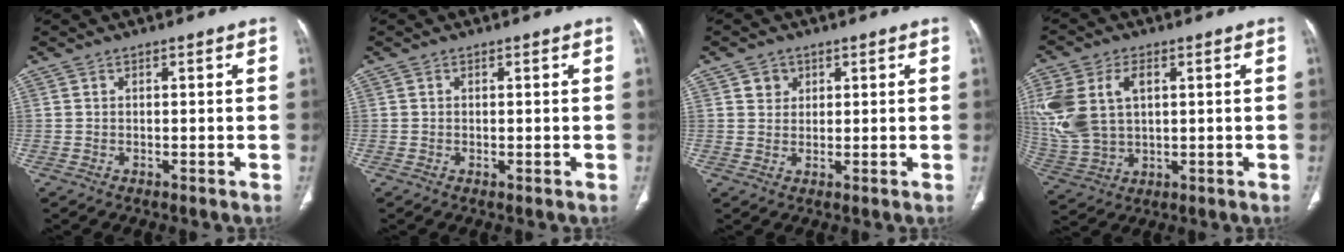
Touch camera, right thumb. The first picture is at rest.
{"total": 0.6, "force": [-0.1, 0.2, 0.5], "torque": [-0.013, -0.004, -0.001]}
{"total": 2.8, "force": [1.3, 2.4, 0.7], "torque": [0.004, -0.007, 0.020]}
{"total": 15.7, "force": [3.7, 10.2, 11.3], "torque": [-0.270, 0.004, 0.085]}